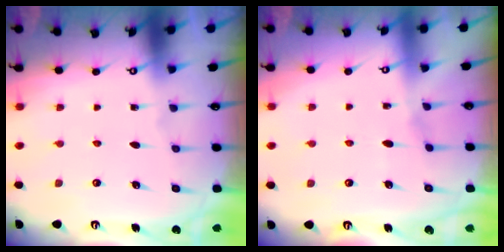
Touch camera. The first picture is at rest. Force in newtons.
{"total": 2.5, "press": 2.4, "slide": 0.5}